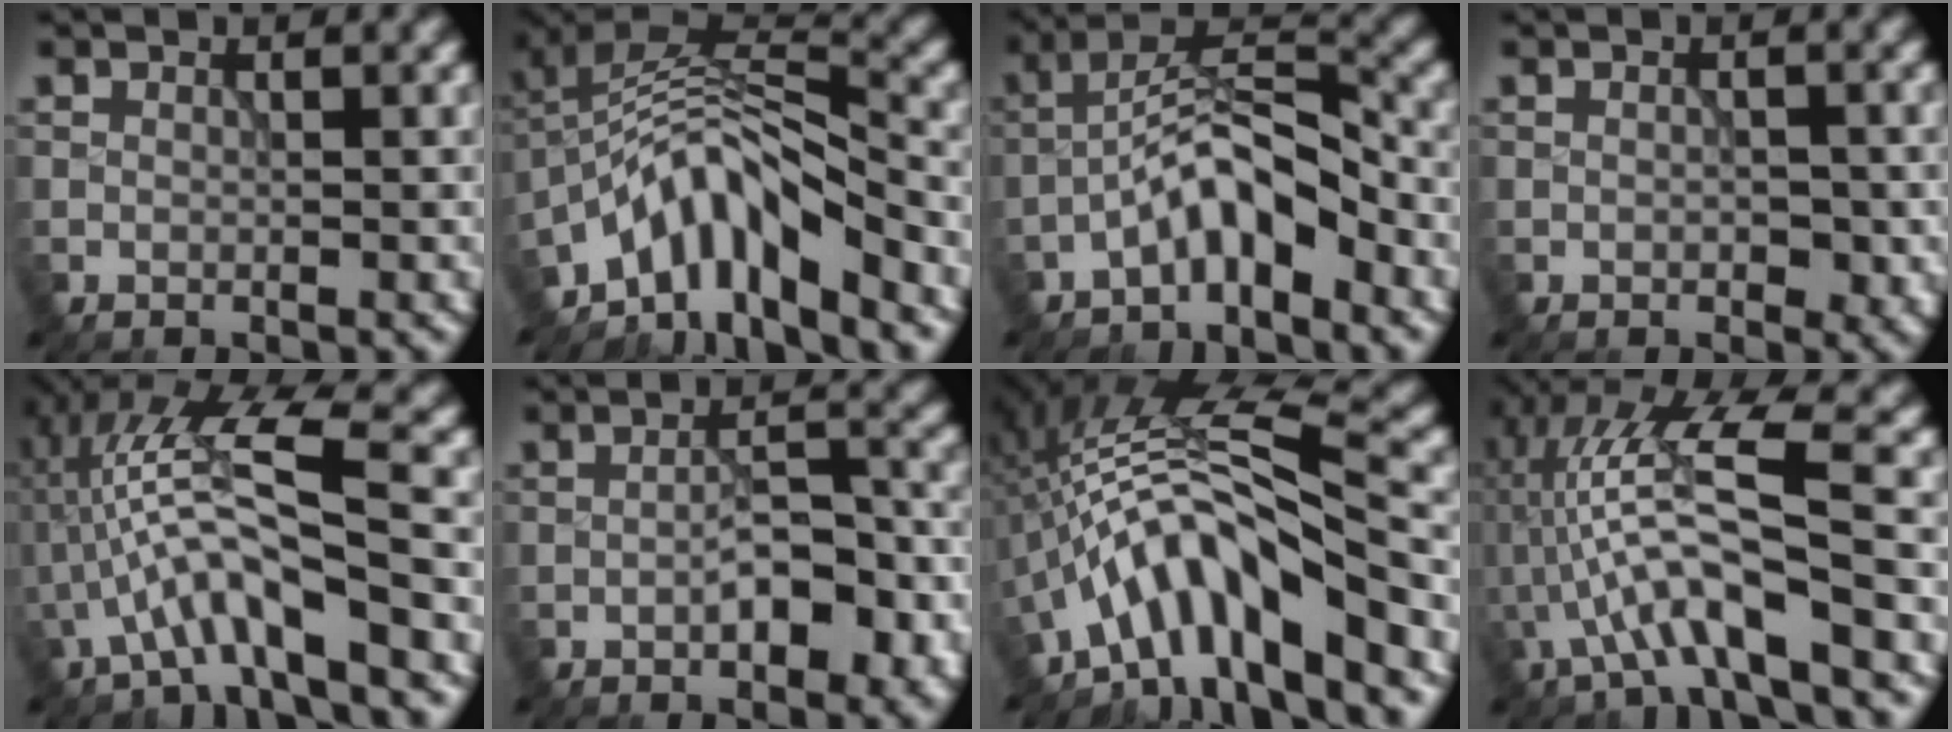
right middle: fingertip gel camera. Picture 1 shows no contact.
{"total": 8.4, "force": [-5.5, 2.7, 5.8], "torque": [-0.087, 0.010, -0.110]}
{"total": 5.4, "force": [-3.0, 1.8, 4.2], "torque": [-0.075, 0.025, -0.059]}
{"total": 1.7, "force": [-0.4, 1.0, 1.4], "torque": [-0.021, -0.003, -0.005]}
{"total": 7.4, "force": [-2.2, 1.4, 6.9], "torque": [-0.134, 0.022, -0.040]}
{"total": 5.5, "force": [-1.9, 2.2, 4.7], "torque": [-0.073, 0.007, -0.029]}
{"total": 9.4, "force": [-4.2, 2.3, 8.0], "torque": [-0.127, 0.024, -0.082]}
{"total": 8.5, "force": [-1.9, 1.8, 8.1], "torque": [-0.159, 0.022, -0.036]}